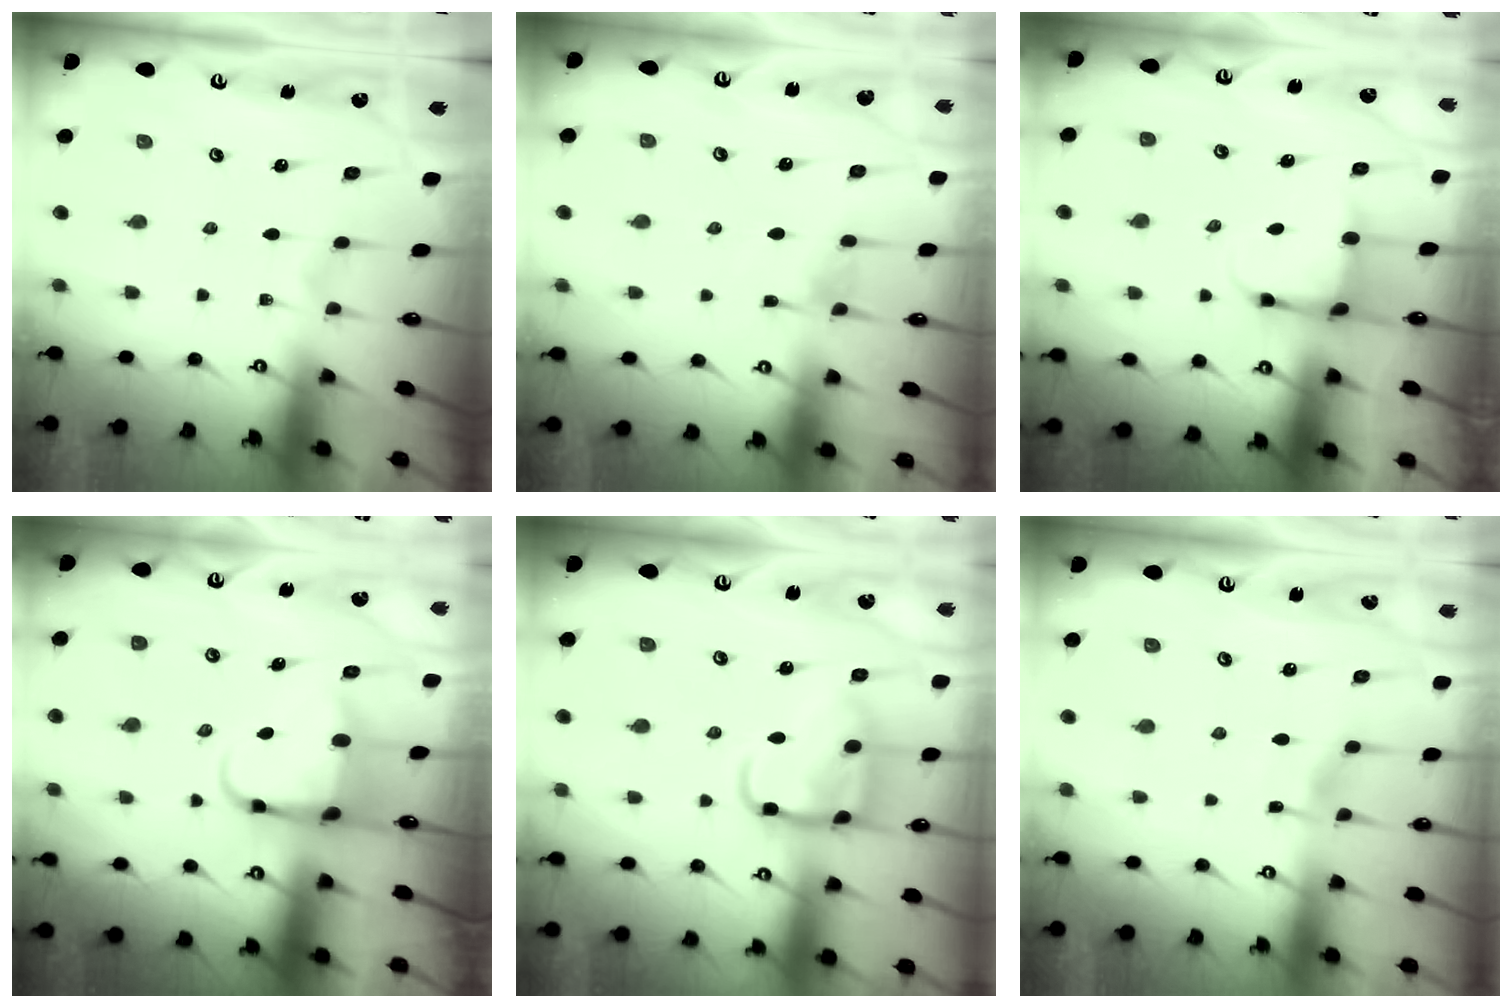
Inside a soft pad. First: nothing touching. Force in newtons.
{"total": 4.8, "press": 4.8, "slide": 0.5}
{"total": 3.8, "press": 3.5, "slide": 1.3}
{"total": 5.2, "press": 5.1, "slide": 1.0}
{"total": 13.8, "press": 13.8, "slide": 1.3}
{"total": 2.5, "press": 2.5, "slide": 0.4}